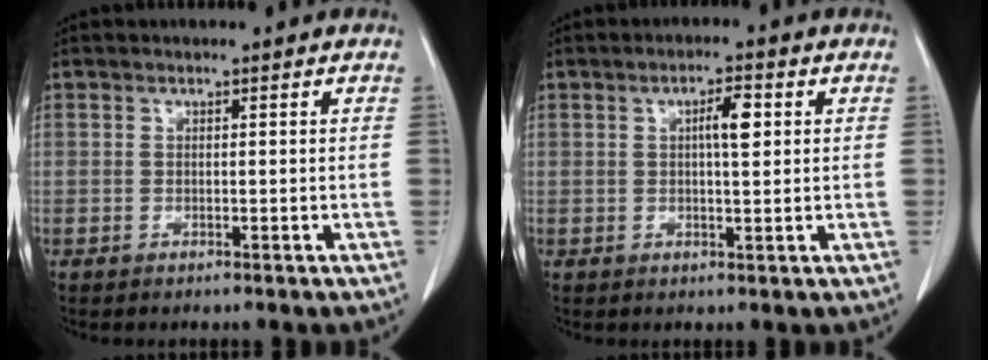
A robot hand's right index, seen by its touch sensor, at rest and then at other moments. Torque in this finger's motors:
{"motor_torque": [0.47, 0.19, 0.15, 0.08]}